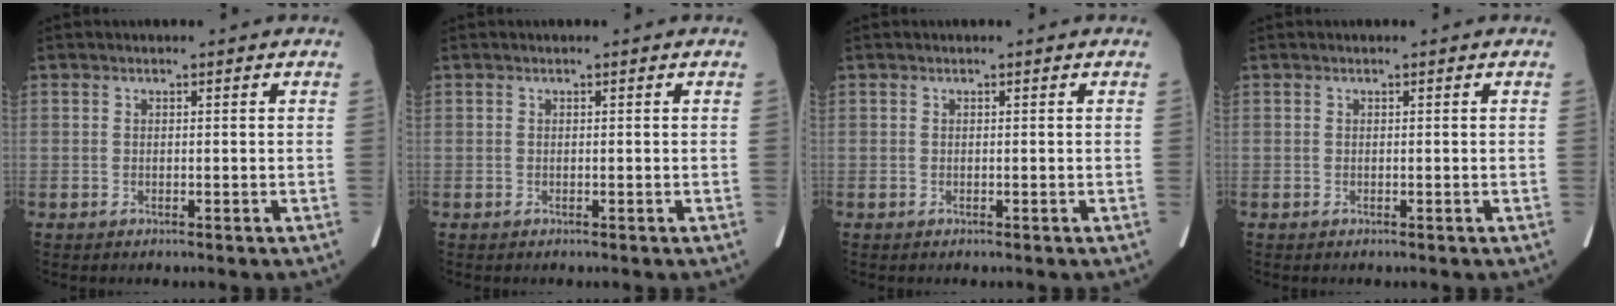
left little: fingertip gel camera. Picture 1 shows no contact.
{"total": 0.0}
{"total": 0.0}
{"total": 0.0}